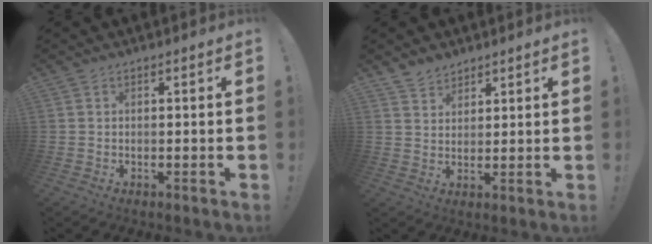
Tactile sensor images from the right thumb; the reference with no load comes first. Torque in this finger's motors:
{"motor_torque": [0.00, 0.00, 0.18, 0.12, 0.00]}